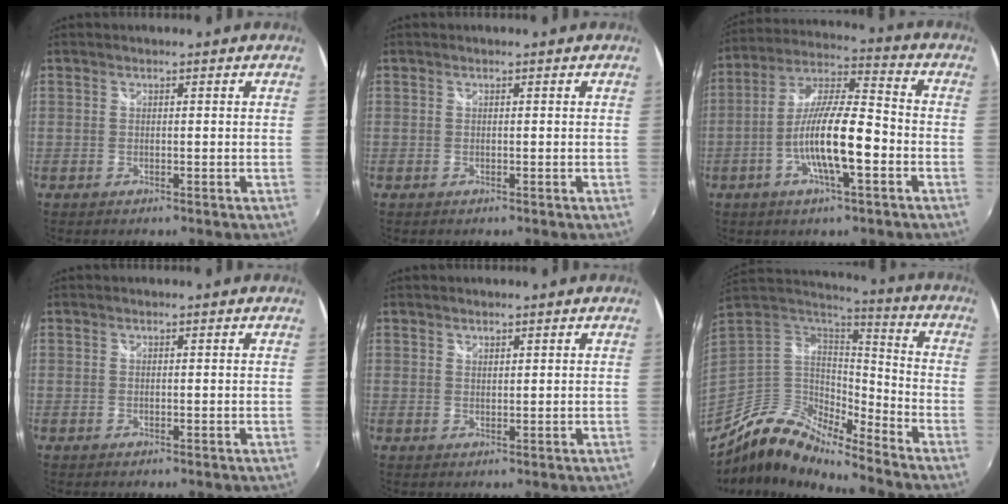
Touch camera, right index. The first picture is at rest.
{"total": 0.0}
{"total": 13.7, "force": [-4.5, 2.7, 12.6], "torque": [-0.244, -0.002, -0.084]}
{"total": 0.0}
{"total": 1.0, "force": [0.8, 0.4, 0.2], "torque": [-0.002, 0.001, 0.014]}
{"total": 12.4, "force": [-10.1, 3.2, 6.4], "torque": [-0.123, 0.003, -0.204]}